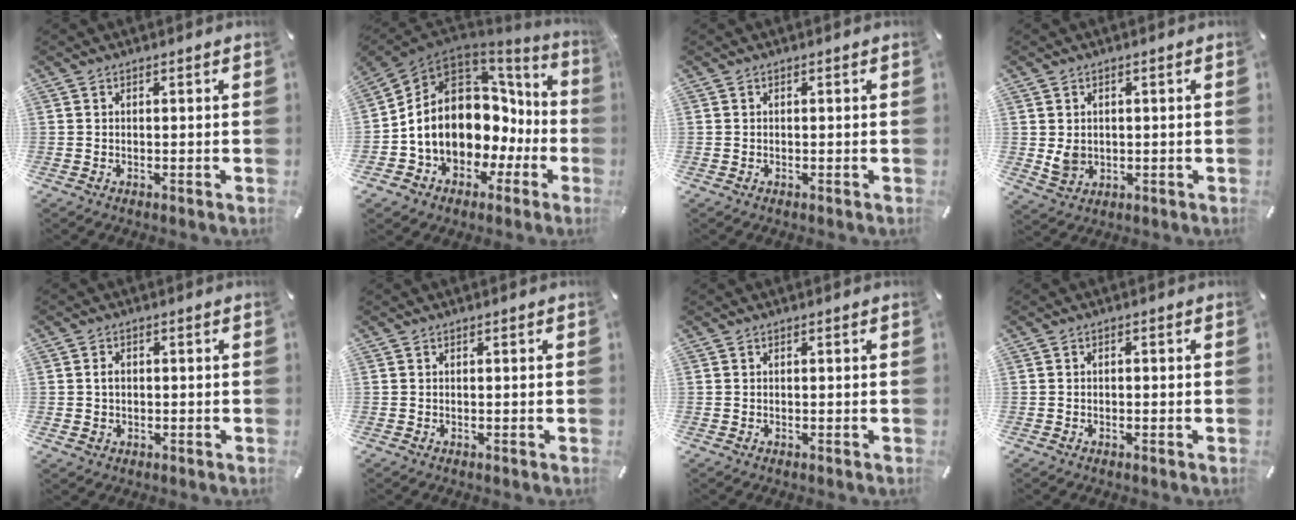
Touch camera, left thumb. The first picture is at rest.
{"total": 16.0, "force": [0.5, 12.4, 10.1], "torque": [-0.207, -0.025, 0.016]}
{"total": 0.0}
{"total": 4.2, "force": [0.5, 3.8, 1.8], "torque": [-0.033, -0.006, 0.007]}
{"total": 2.7, "force": [0.2, 2.3, 1.4], "torque": [-0.032, 0.007, 0.000]}
{"total": 0.0}
{"total": 0.0}
{"total": 0.7, "force": [-0.4, 0.5, 0.4], "torque": [-0.007, 0.002, -0.009]}